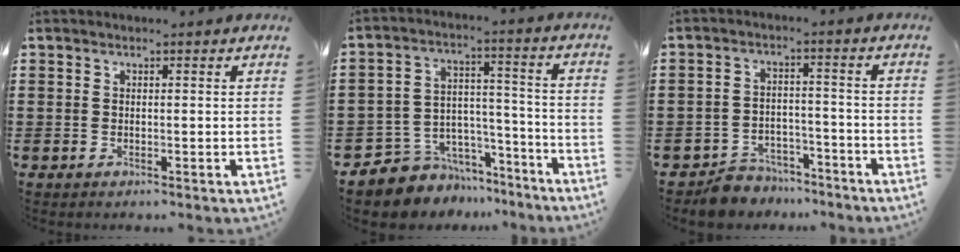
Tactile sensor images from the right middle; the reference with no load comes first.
{"total": 6.5, "force": [-5.6, 3.2, -0.6], "torque": [-0.002, 0.008, -0.109]}
{"total": 5.4, "force": [-5.2, 1.5, 0.1], "torque": [-0.003, 0.015, -0.106]}